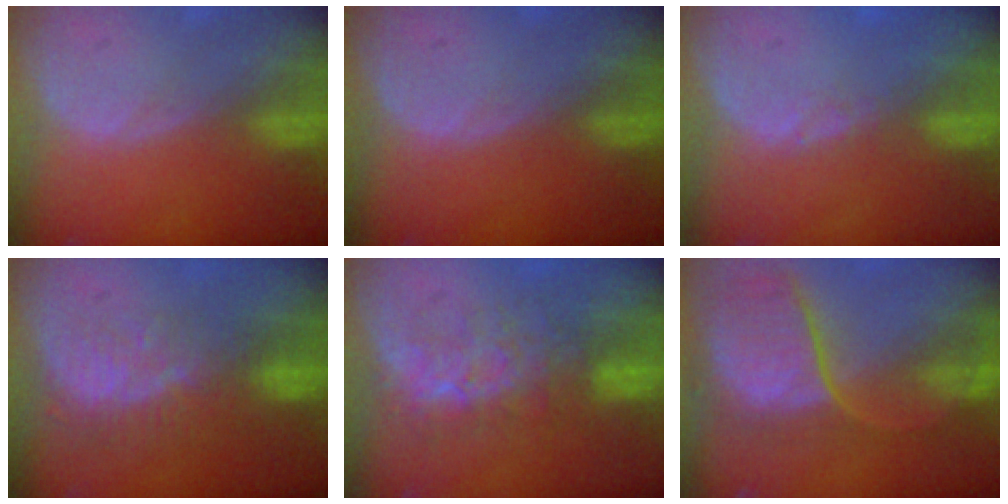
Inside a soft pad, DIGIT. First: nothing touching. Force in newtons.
{"total": 0.0}
{"total": 0.9, "press": 0.8, "slide": 0.5}
{"total": 8.5, "press": 7.6, "slide": 3.7}
{"total": 7.6, "press": 7.3, "slide": 2.1}
{"total": 9.8, "press": 9.1, "slide": 3.4}